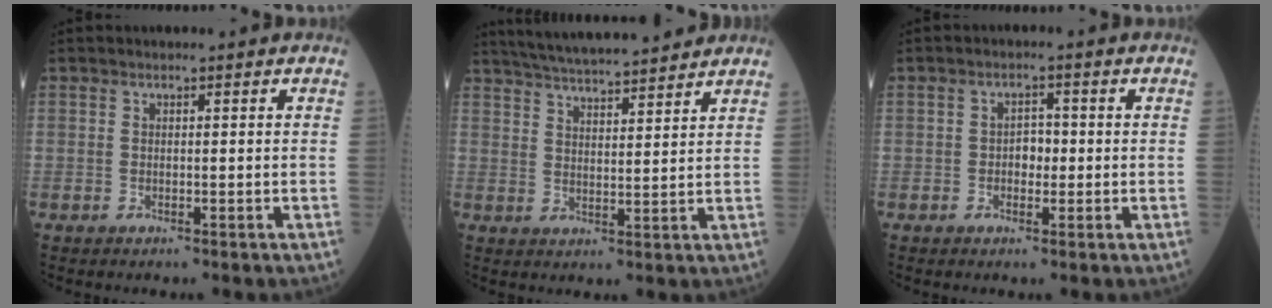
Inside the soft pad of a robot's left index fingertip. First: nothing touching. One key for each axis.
{"total": 14.8, "fx": 13.4, "fy": 1.4, "fz": 6.1, "tx": -0.108, "ty": 0.022, "tz": 0.203}
{"total": 2.3, "fx": -0.2, "fy": 1.5, "fz": 1.7, "tx": -0.021, "ty": 0.005, "tz": -0.006}